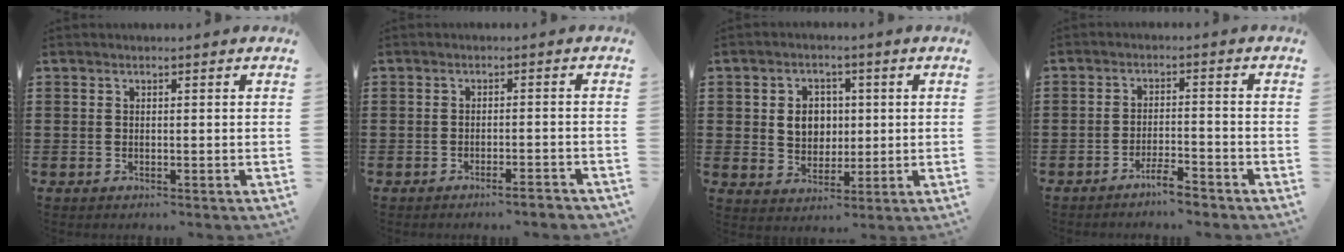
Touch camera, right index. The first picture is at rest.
{"total": 2.1, "force": [-1.8, 0.0, 1.2], "torque": [-0.020, 0.002, -0.034]}
{"total": 5.5, "force": [0.7, 4.7, 2.8], "torque": [-0.055, 0.009, 0.007]}
{"total": 4.0, "force": [-3.5, 0.3, 1.8], "torque": [-0.039, 0.003, -0.070]}